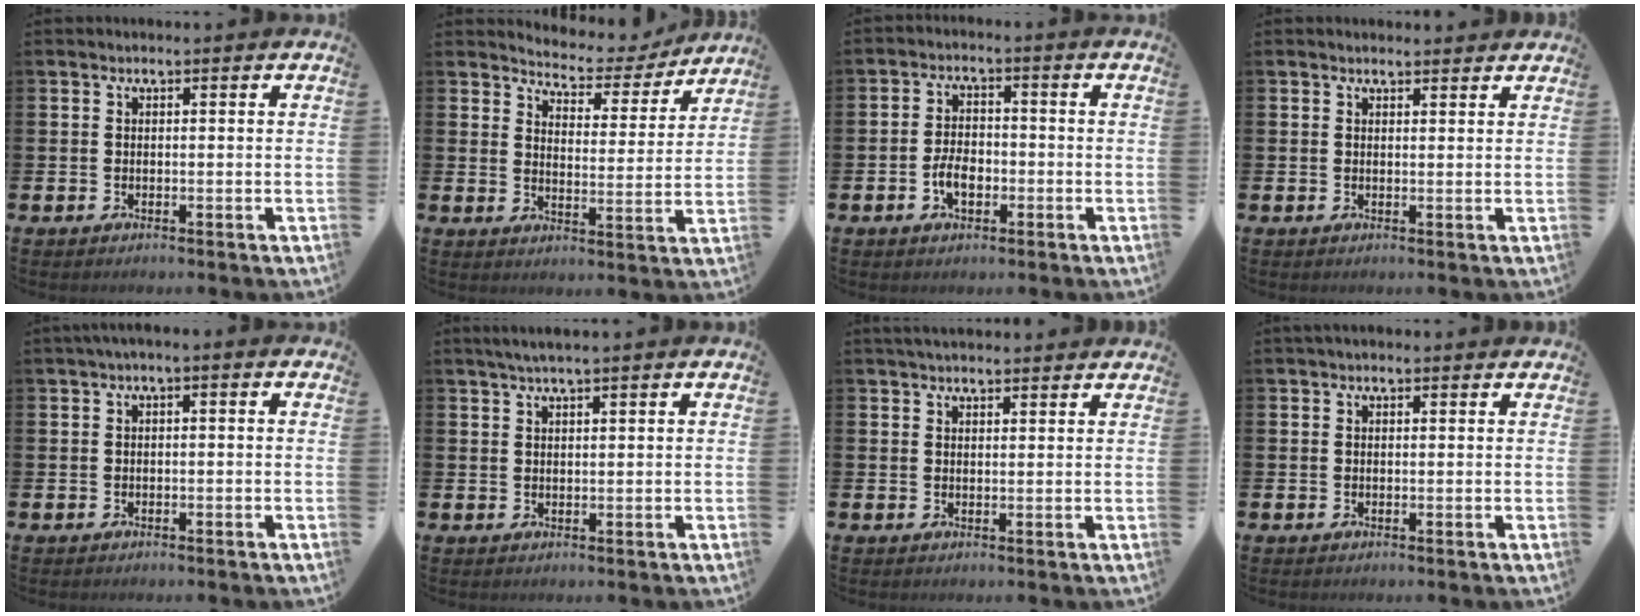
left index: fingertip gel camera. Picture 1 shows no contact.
{"total": 4.9, "force": [4.8, 1.2, 0.3], "torque": [-0.015, -0.049, 0.074]}
{"total": 3.8, "force": [-1.3, 2.3, 2.8], "torque": [-0.036, 0.000, -0.027]}
{"total": 1.4, "force": [1.4, 0.3, 0.0], "torque": [0.012, -0.007, 0.022]}
{"total": 1.0, "force": [-0.7, 0.2, 0.7], "torque": [-0.014, 0.002, -0.013]}
{"total": 2.1, "force": [1.7, 0.0, 1.3], "torque": [-0.028, 0.004, 0.030]}
{"total": 2.8, "force": [2.7, 0.4, 0.6], "torque": [-0.012, -0.006, 0.048]}
{"total": 0.8, "force": [0.7, 0.3, 0.4], "torque": [0.004, -0.001, 0.009]}